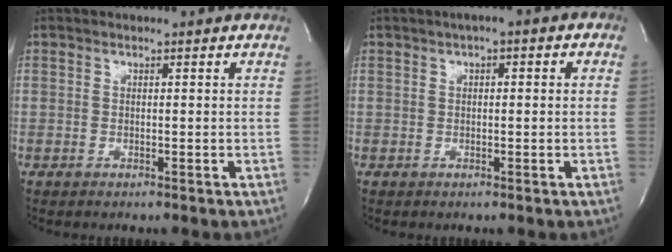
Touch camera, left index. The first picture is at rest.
{"total": 3.0, "force": [1.0, 1.1, 2.6], "torque": [-0.038, 0.017, 0.008]}